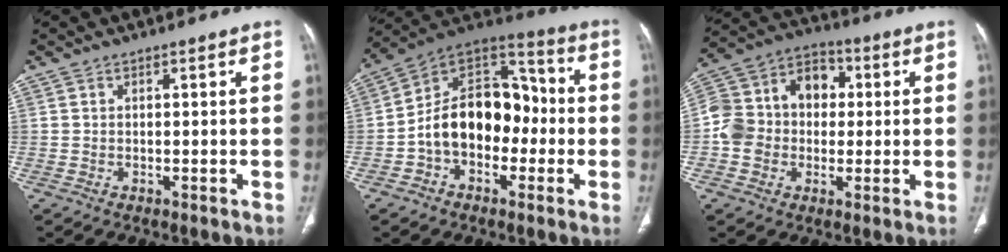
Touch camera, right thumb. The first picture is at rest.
{"total": 17.3, "force": [-2.8, 12.0, 12.1], "torque": [-0.161, 0.055, -0.054]}
{"total": 14.1, "force": [0.1, 11.8, 7.7], "torque": [-0.111, 0.046, -0.005]}